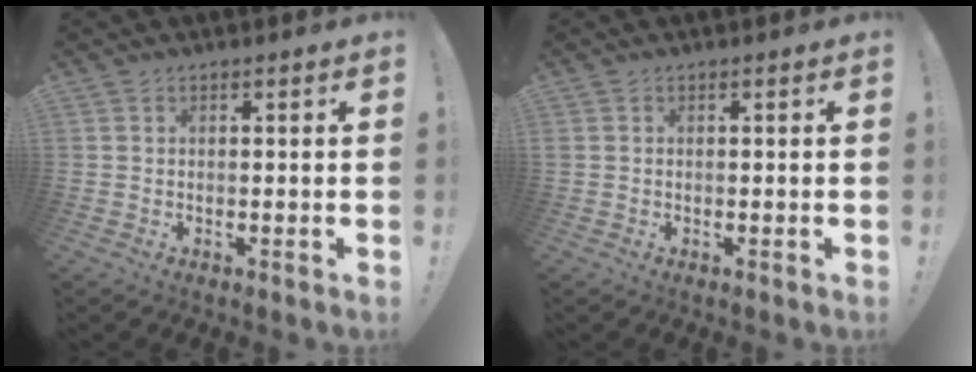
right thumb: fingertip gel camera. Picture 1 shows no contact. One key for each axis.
{"total": 0.6, "fx": -0.1, "fy": 0.6, "fz": 0.1, "tx": -0.001, "ty": 0.003, "tz": -0.001}